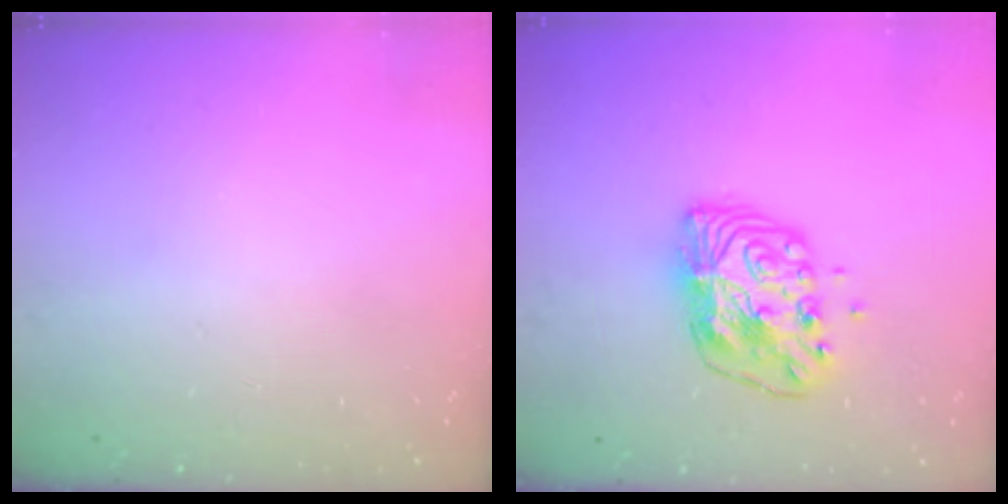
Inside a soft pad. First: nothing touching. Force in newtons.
{"total": 11.4, "press": 11.4, "slide": 0.8}